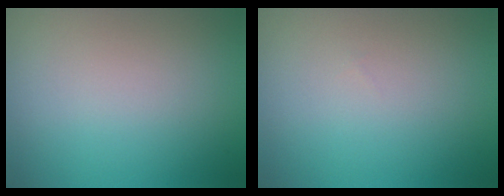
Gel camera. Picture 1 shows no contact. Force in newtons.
{"total": 0.0}